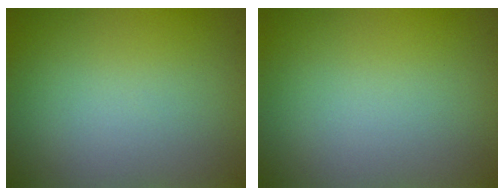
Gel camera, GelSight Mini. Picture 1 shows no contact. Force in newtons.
{"total": 0.0}